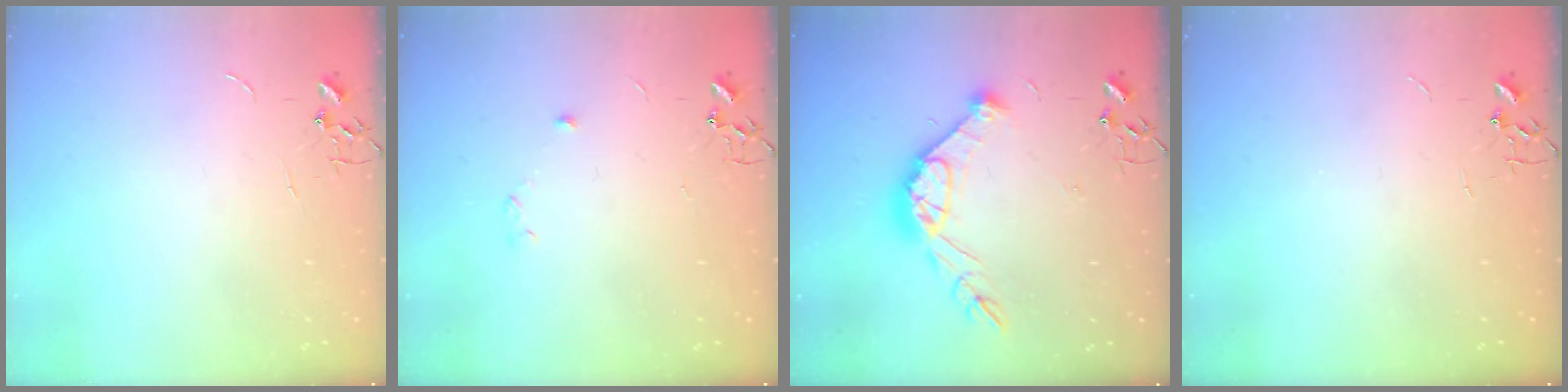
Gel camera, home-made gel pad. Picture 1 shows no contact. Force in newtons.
{"total": 3.6, "press": 3.2, "slide": 1.7}
{"total": 14.4, "press": 14.4, "slide": 0.8}
{"total": 0.0}